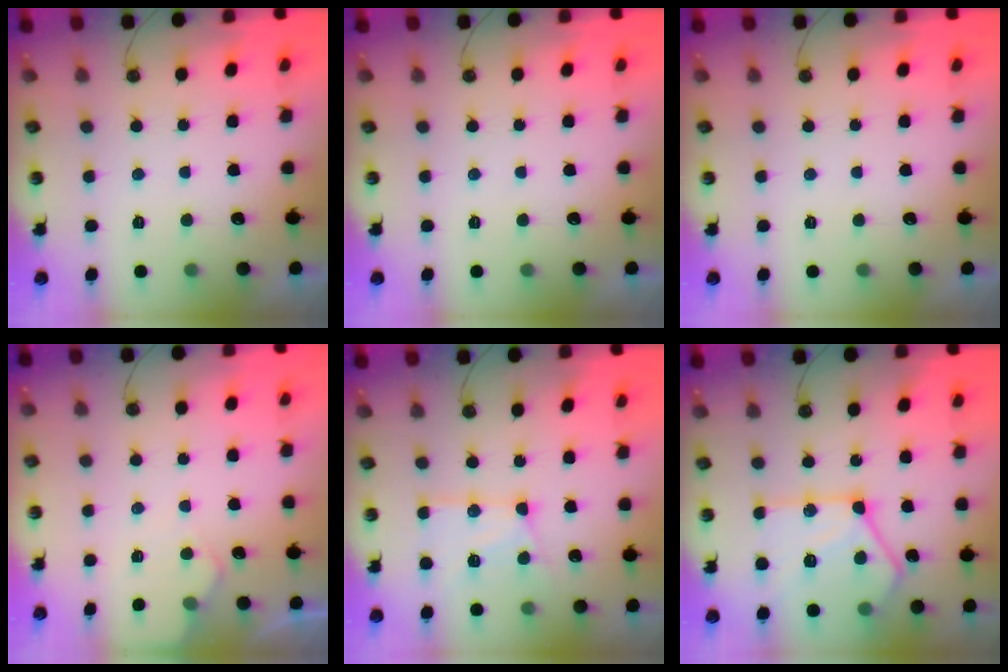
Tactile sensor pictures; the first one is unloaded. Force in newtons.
{"total": 0.0}
{"total": 0.0}
{"total": 4.1, "press": 4.0, "slide": 0.5}
{"total": 13.7, "press": 13.6, "slide": 1.5}
{"total": 19.3, "press": 19.2, "slide": 2.1}